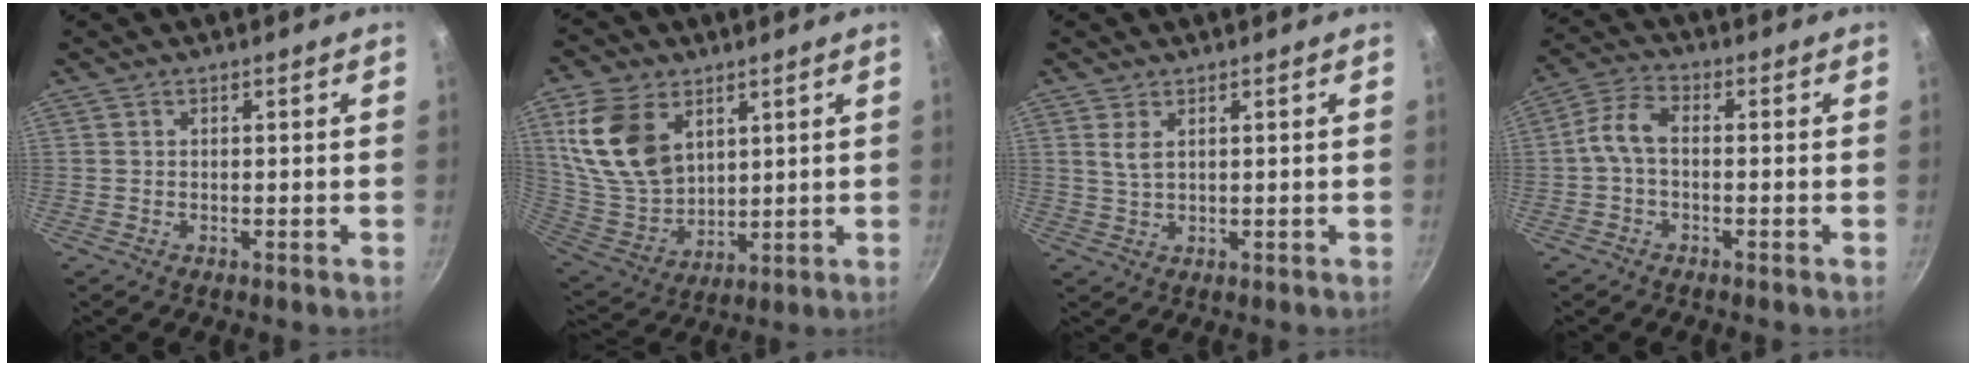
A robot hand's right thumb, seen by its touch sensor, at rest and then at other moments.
{"total": 16.7, "force": [6.6, 11.1, 10.5], "torque": [-0.184, -0.030, 0.145]}
{"total": 2.8, "force": [1.2, 1.3, 2.2], "torque": [-0.043, -0.009, 0.027]}
{"total": 5.4, "force": [-0.9, 3.1, 4.3], "torque": [-0.093, 0.028, -0.031]}